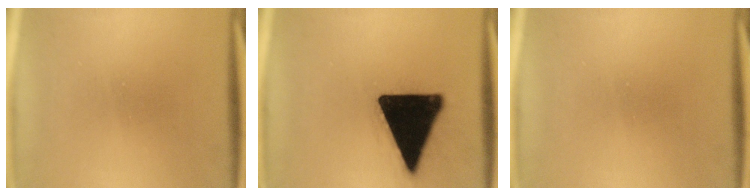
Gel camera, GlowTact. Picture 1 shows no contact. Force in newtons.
{"total": 20.3}
{"total": 0.0}